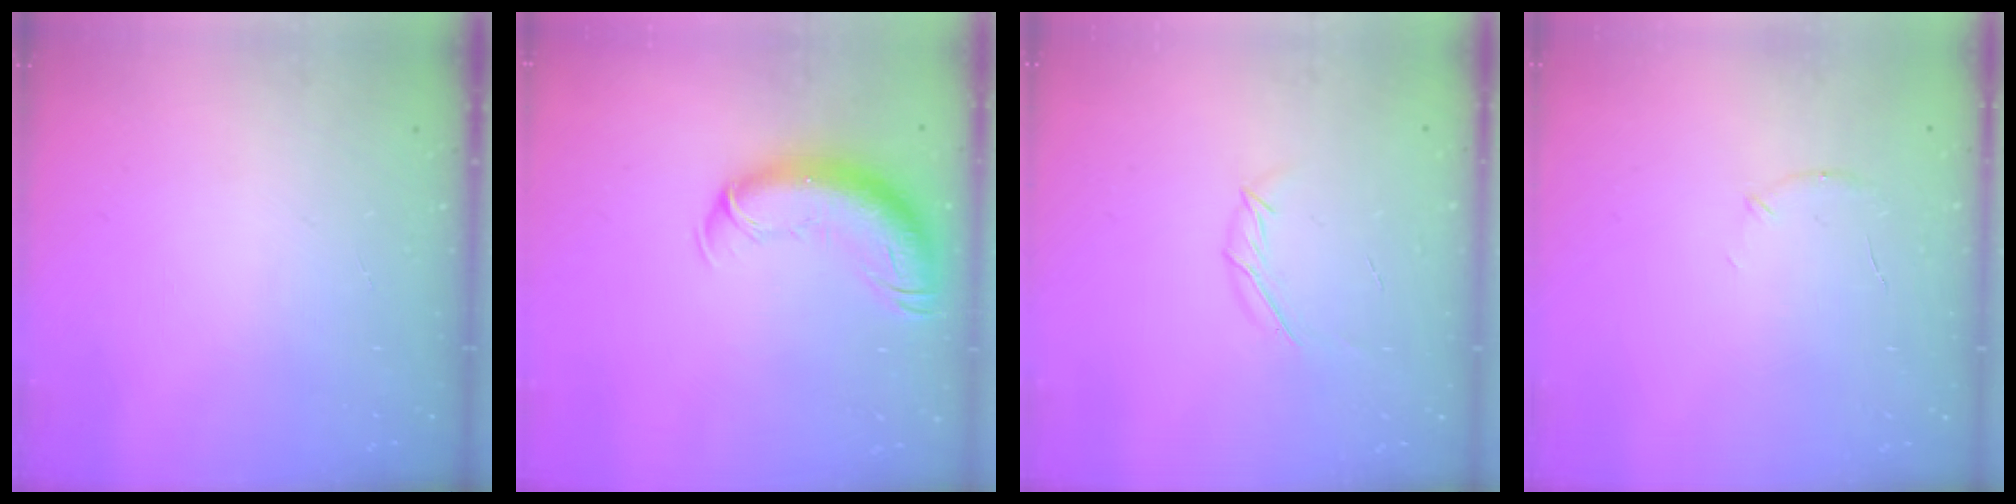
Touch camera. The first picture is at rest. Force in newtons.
{"total": 14.0, "press": 13.6, "slide": 3.4}
{"total": 5.0, "press": 4.9, "slide": 1.2}
{"total": 6.6, "press": 6.4, "slide": 1.6}